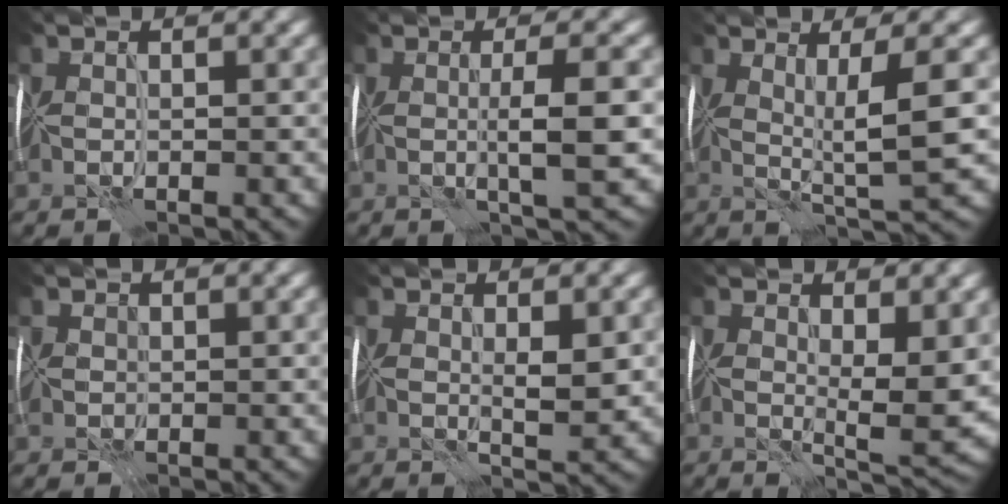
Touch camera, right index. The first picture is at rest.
{"total": 3.8, "force": [-0.3, 0.5, 3.8], "torque": [-0.061, 0.003, -0.006]}
{"total": 4.4, "force": [0.5, 0.6, 4.4], "torque": [-0.073, -0.001, 0.011]}
{"total": 1.2, "force": [0.5, 0.9, -0.5], "torque": [0.006, 0.008, 0.010]}
{"total": 1.7, "force": [0.4, 0.4, 1.6], "torque": [-0.029, -0.002, 0.008]}
{"total": 4.6, "force": [1.0, 1.5, 4.3], "torque": [-0.069, -0.009, 0.019]}